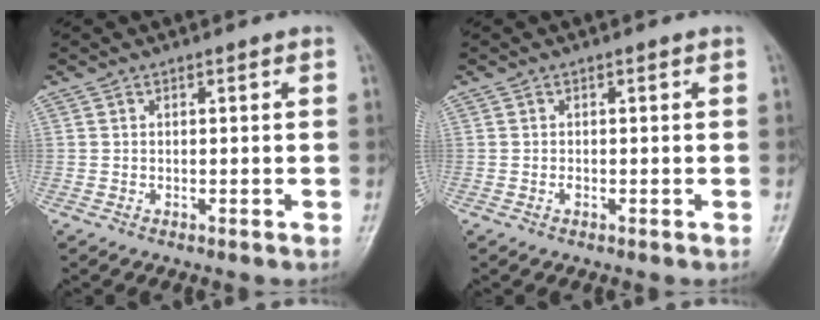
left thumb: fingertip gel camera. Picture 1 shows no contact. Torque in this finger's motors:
{"motor_torque": [-0.33, 0.23, 0.24, 0.08, 0.00]}